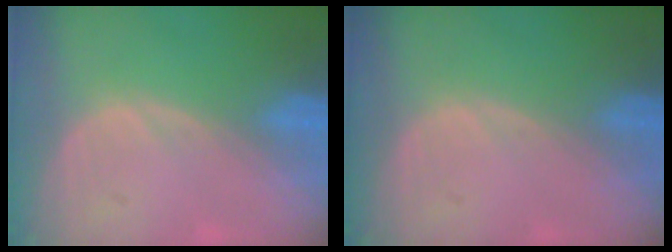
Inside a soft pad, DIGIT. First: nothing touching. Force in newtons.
{"total": 0.0}